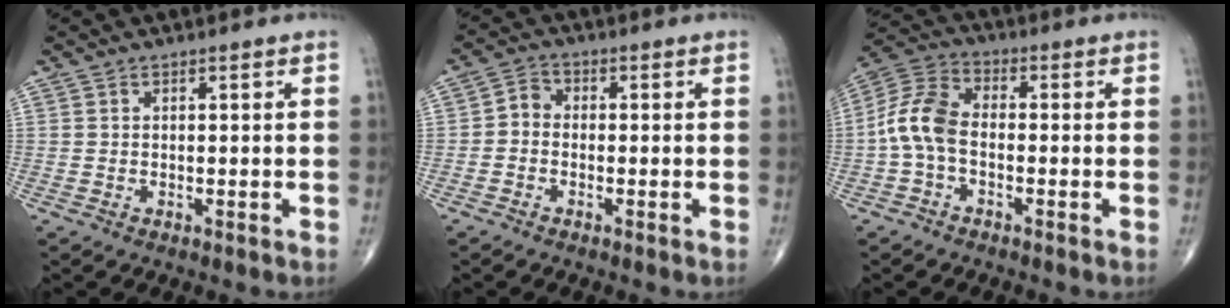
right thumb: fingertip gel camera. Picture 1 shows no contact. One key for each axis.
{"total": 3.0, "fx": -0.8, "fy": 2.4, "fz": 1.6, "tx": -0.016, "ty": 0.011, "tz": -0.029}
{"total": 8.8, "fx": -1.5, "fy": 5.3, "fz": 6.9, "tx": -0.142, "ty": 0.028, "tz": -0.044}